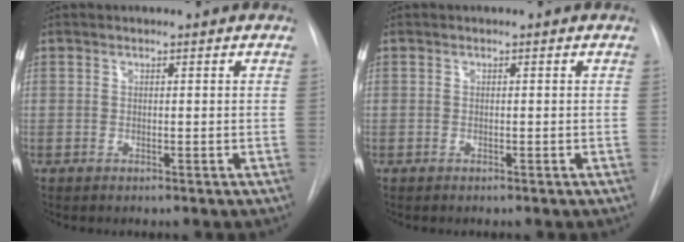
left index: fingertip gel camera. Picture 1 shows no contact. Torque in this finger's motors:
{"motor_torque": [0.00, 0.00, 0.00, 0.00]}